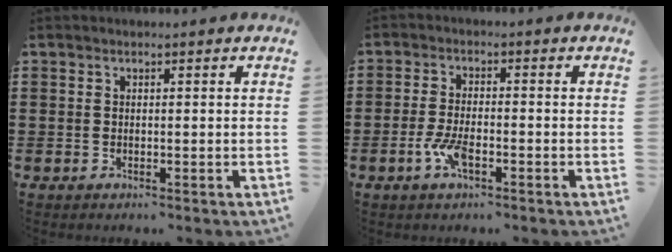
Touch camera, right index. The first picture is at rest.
{"total": 4.5, "force": [-1.9, 1.5, 3.8], "torque": [-0.093, -0.007, -0.041]}